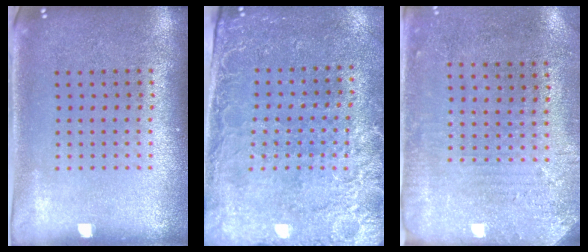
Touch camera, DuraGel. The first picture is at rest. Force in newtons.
{"total": 2.7, "press": 2.4, "slide": 1.2}
{"total": 2.8, "press": 2.3, "slide": 1.7}